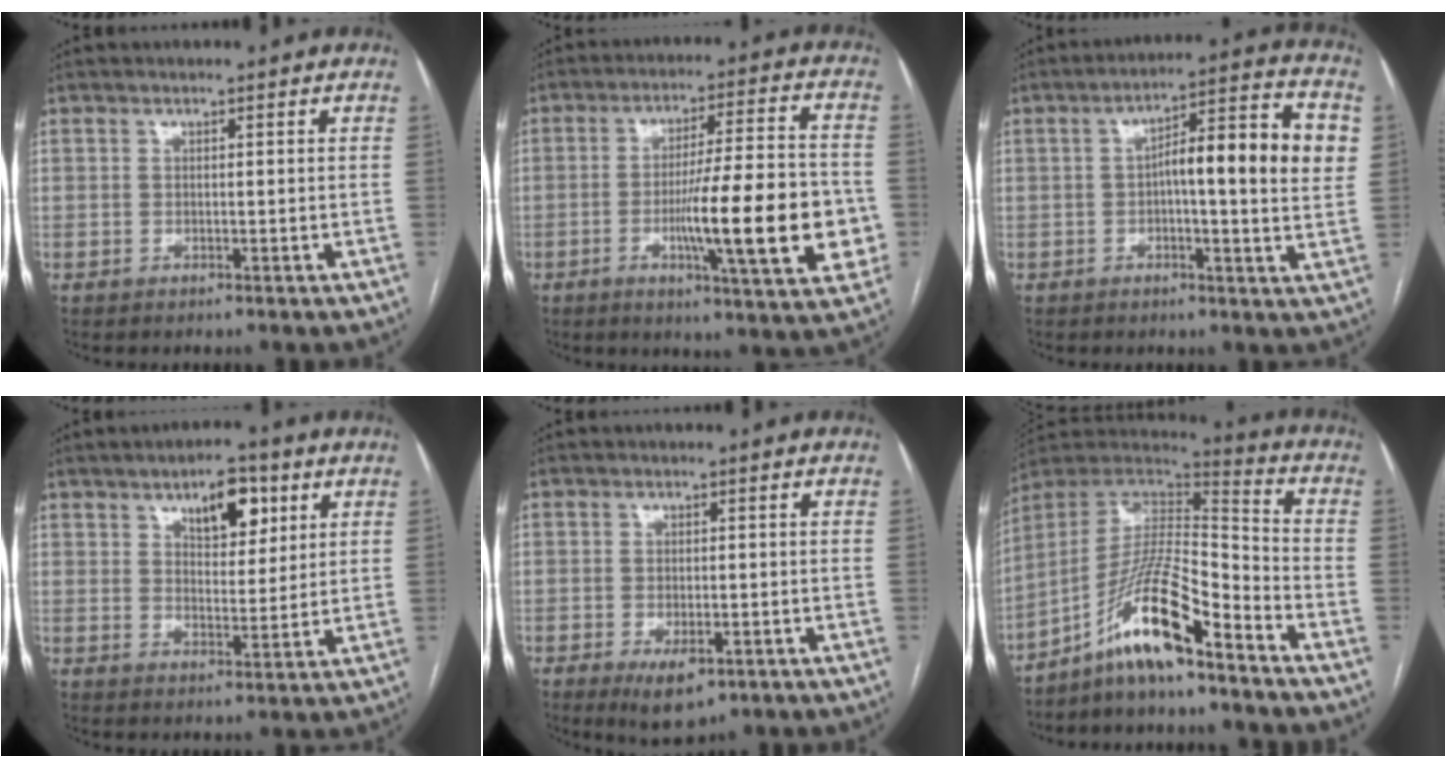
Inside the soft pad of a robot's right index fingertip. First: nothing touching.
{"total": 17.4, "force": [-4.0, 1.9, 16.9], "torque": [-0.235, 0.001, -0.055]}
{"total": 14.0, "force": [1.5, 2.3, 13.7], "torque": [-0.198, 0.034, 0.017]}
{"total": 7.6, "force": [3.8, 3.4, 5.6], "torque": [-0.081, 0.006, 0.060]}
{"total": 5.6, "force": [-2.8, 2.3, 4.2], "torque": [-0.070, -0.008, -0.034]}
{"total": 14.2, "force": [-9.5, 1.7, 10.4], "torque": [-0.199, 0.015, -0.173]}